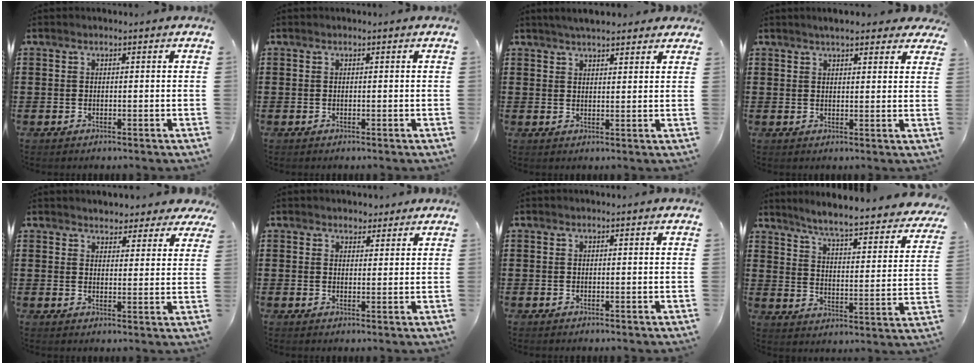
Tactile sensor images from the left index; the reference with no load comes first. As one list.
[{"total": 0.0}, {"total": 3.4, "force": [3.2, 0.7, 1.1], "torque": [-0.029, 0.000, 0.059]}, {"total": 3.4, "force": [3.0, 0.6, 1.5], "torque": [-0.029, -0.001, 0.052]}, {"total": 3.2, "force": [3.1, 0.9, 0.0], "torque": [-0.006, -0.011, 0.054]}, {"total": 2.3, "force": [2.0, 1.2, 0.1], "torque": [0.000, 0.004, 0.035]}, {"total": 0.0}, {"total": 5.4, "force": [4.8, -0.8, 2.4], "torque": [-0.059, -0.046, 0.069]}]